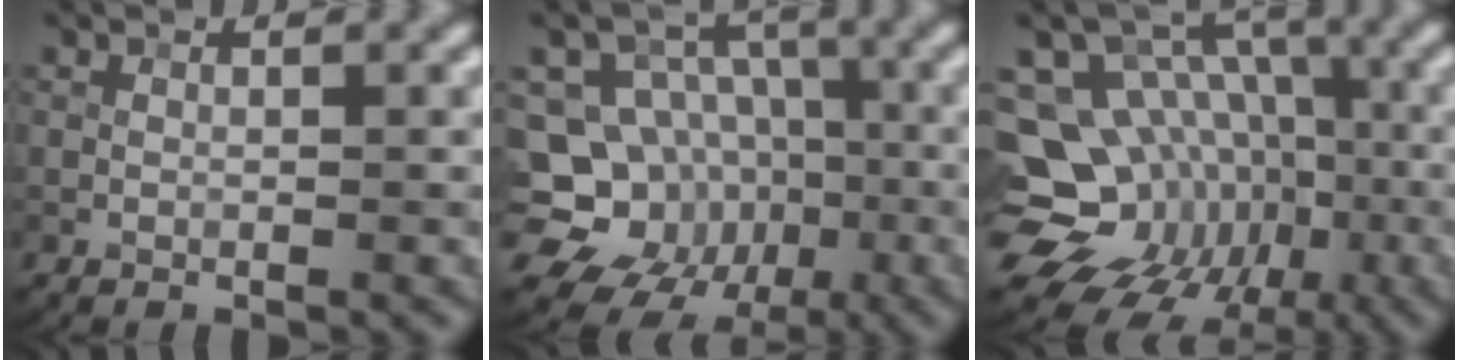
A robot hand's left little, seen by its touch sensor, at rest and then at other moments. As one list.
[{"total": 14.8, "force": [-5.0, 13.1, 4.7], "torque": [-0.095, -0.013, -0.089]}, {"total": 15.7, "force": [-4.5, 13.1, 7.2], "torque": [-0.132, 0.003, -0.071]}]